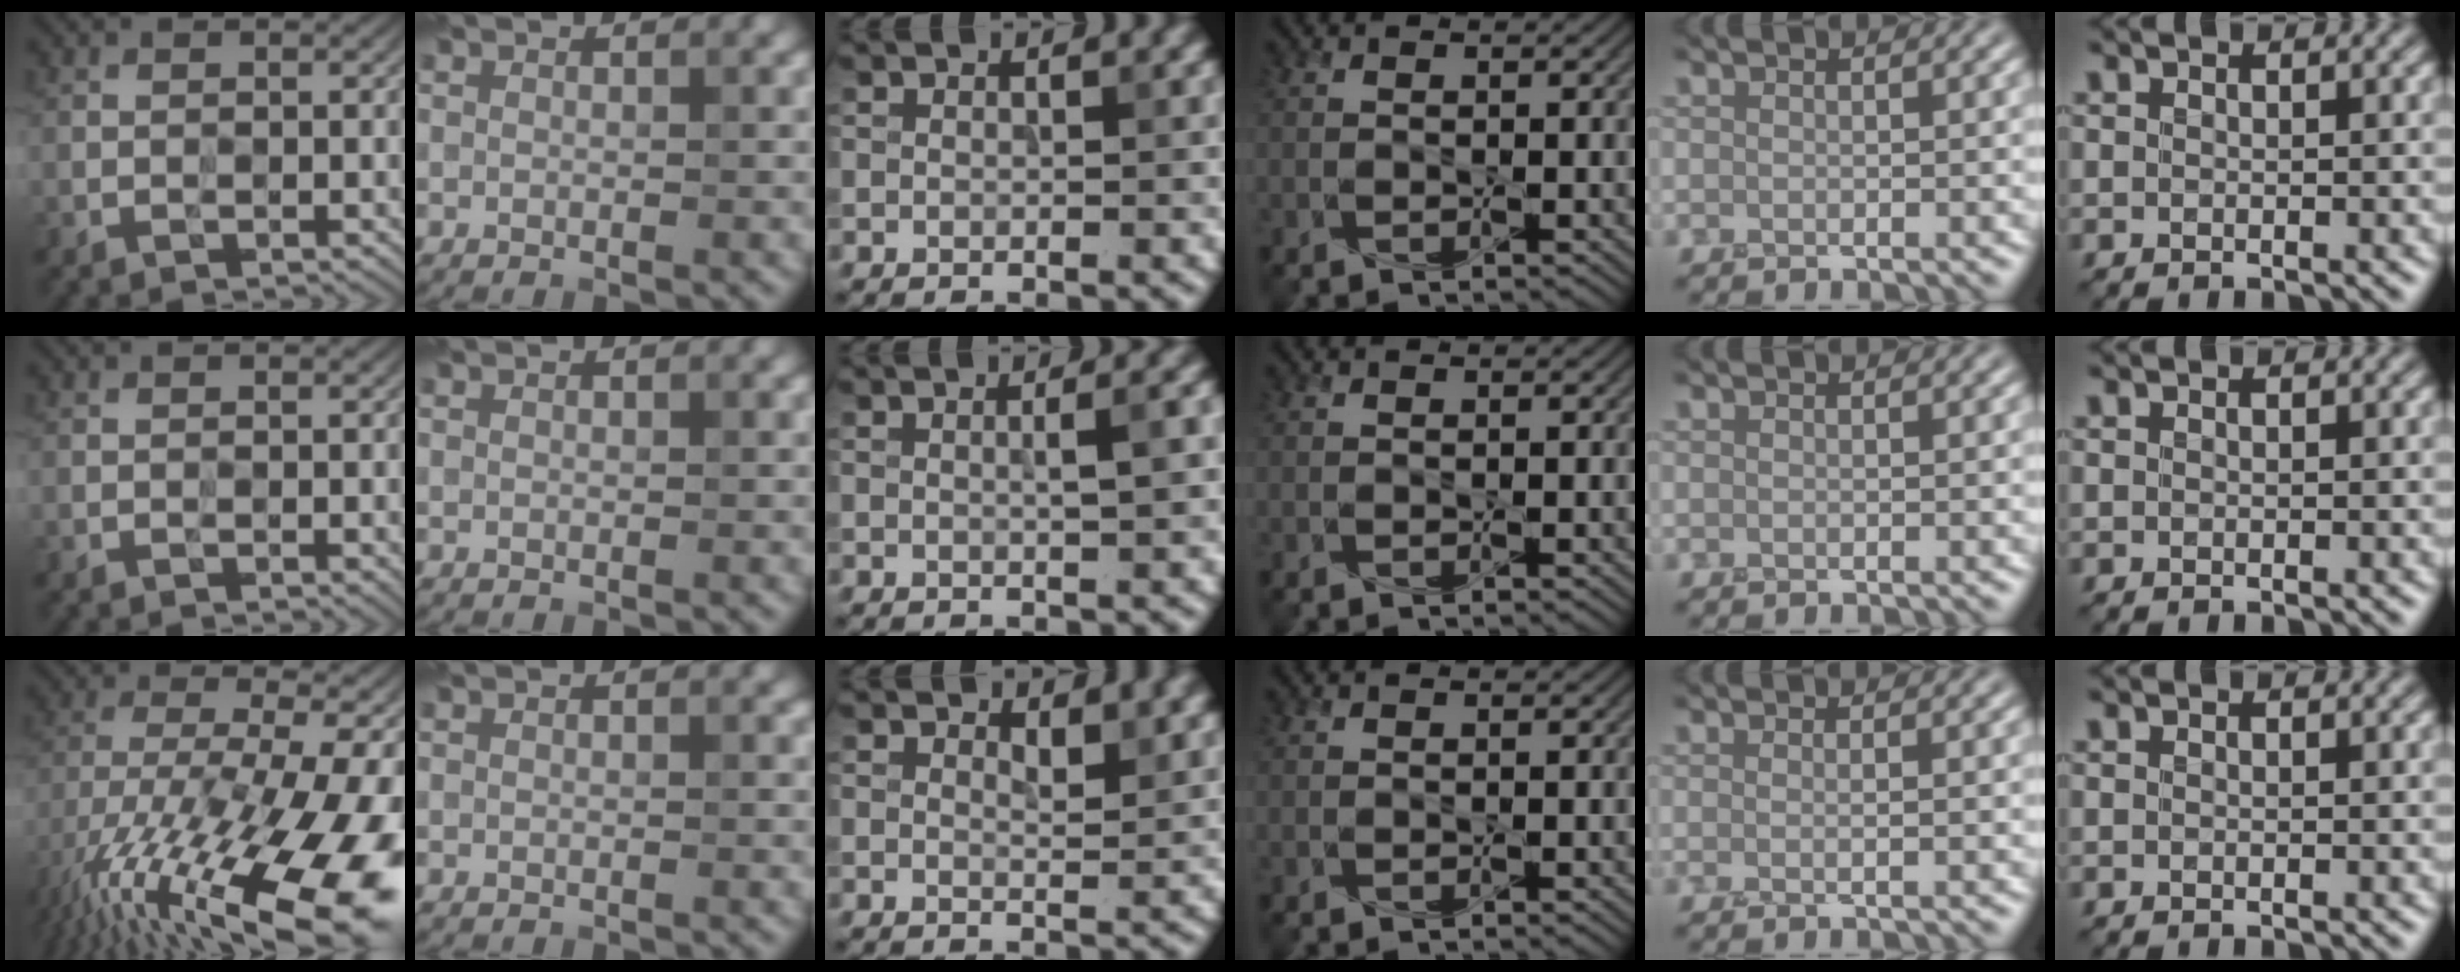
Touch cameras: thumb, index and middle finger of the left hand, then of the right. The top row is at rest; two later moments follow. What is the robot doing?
{"motion": "screw", "object": "organic brewed tea cap"}